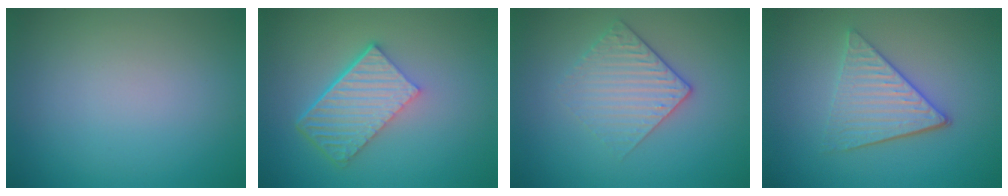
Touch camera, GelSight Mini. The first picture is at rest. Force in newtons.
{"total": 5.7, "press": 3.9, "slide": 4.2}
{"total": 2.9, "press": 2.6, "slide": 1.4}
{"total": 4.1, "press": 3.3, "slide": 2.3}